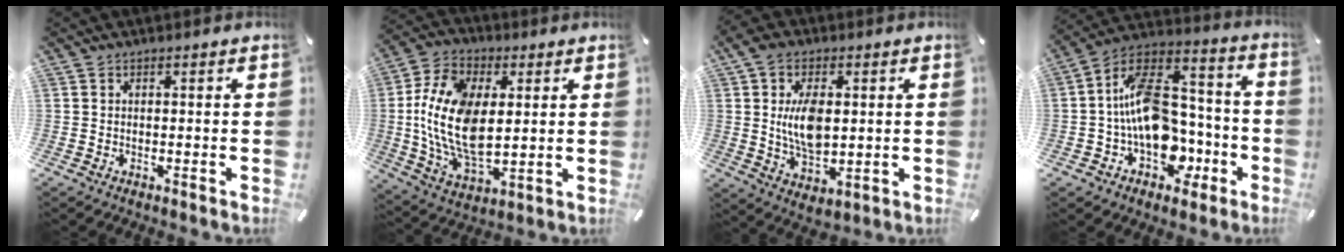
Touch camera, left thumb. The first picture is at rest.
{"total": 17.6, "force": [1.3, 11.0, 13.6], "torque": [-0.317, -0.001, 0.023]}
{"total": 12.6, "force": [1.6, 8.0, 9.6], "torque": [-0.188, 0.001, 0.027]}
{"total": 18.5, "force": [-2.3, 13.7, 12.2], "torque": [-0.208, 0.002, -0.034]}